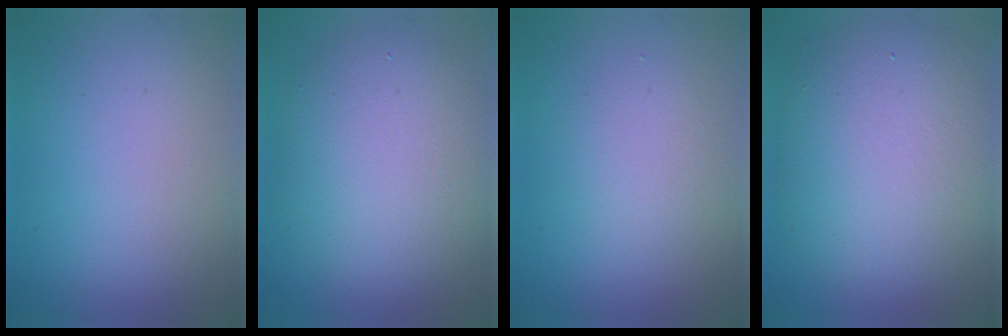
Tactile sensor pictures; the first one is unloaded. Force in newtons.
{"total": 7.9, "press": 7.9, "slide": 0.6}
{"total": 2.1, "press": 2.1, "slide": 0.0}
{"total": 9.9, "press": 9.8, "slide": 0.9}